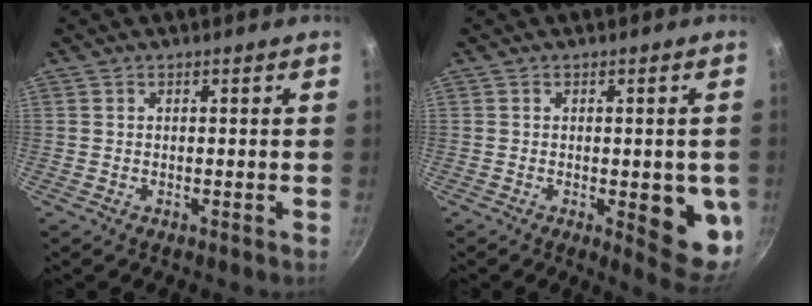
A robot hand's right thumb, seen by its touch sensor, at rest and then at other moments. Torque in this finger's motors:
{"motor_torque": [1.06, 1.24, 1.32, -0.01, 0.29]}